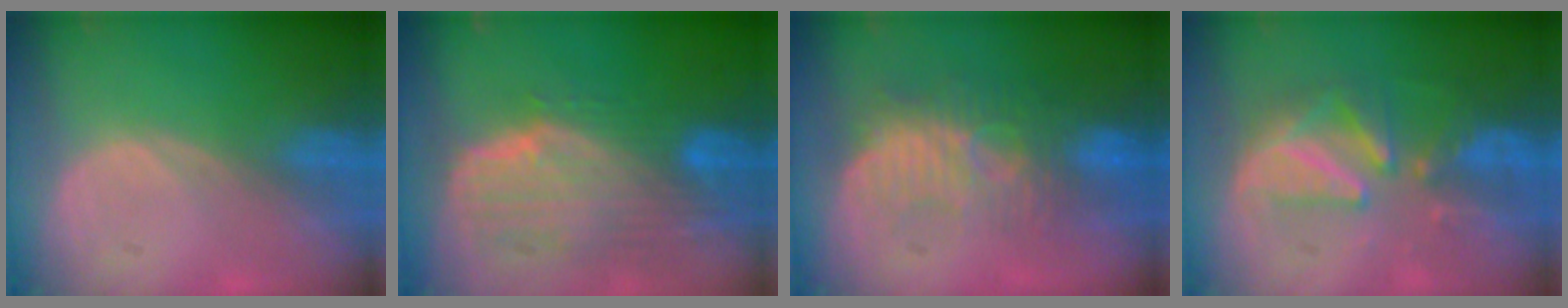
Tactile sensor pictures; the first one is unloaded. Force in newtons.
{"total": 9.9, "press": 8.8, "slide": 4.5}
{"total": 9.1, "press": 8.3, "slide": 3.7}
{"total": 8.3, "press": 8.0, "slide": 2.2}